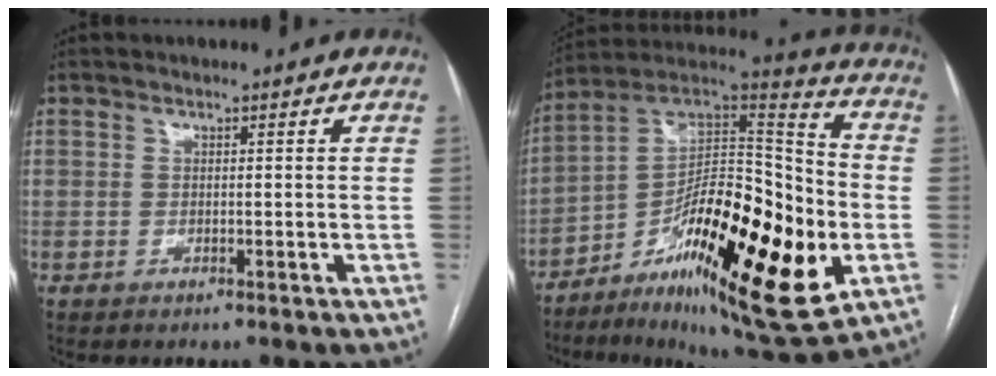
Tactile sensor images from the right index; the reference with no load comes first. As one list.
[{"total": 28.1, "force": [-9.0, 6.9, 25.7], "torque": [-0.406, -0.014, -0.136]}]